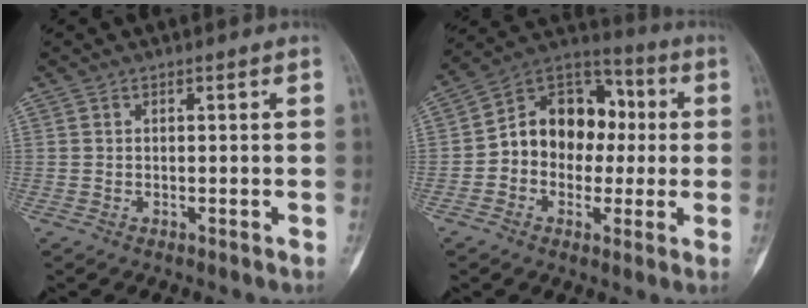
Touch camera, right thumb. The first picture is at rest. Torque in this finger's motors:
{"motor_torque": [0.29, 0.24, 0.41, 0.30, 0.09]}